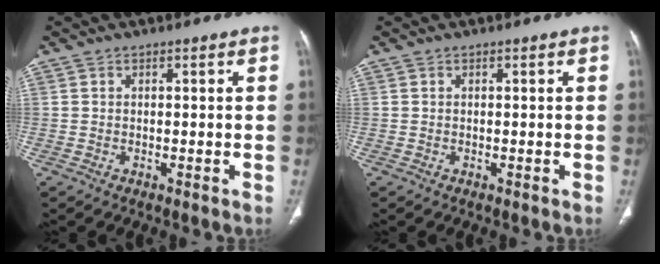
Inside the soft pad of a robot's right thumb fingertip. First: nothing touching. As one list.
[{"total": 0.0}]